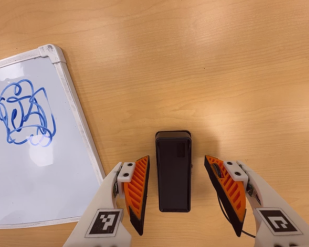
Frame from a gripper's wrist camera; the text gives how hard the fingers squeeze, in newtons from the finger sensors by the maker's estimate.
{"total": 0.0}